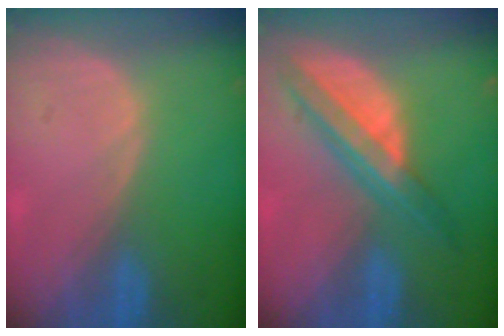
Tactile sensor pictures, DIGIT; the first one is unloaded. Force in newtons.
{"total": 7.9, "press": 6.6, "slide": 4.3}